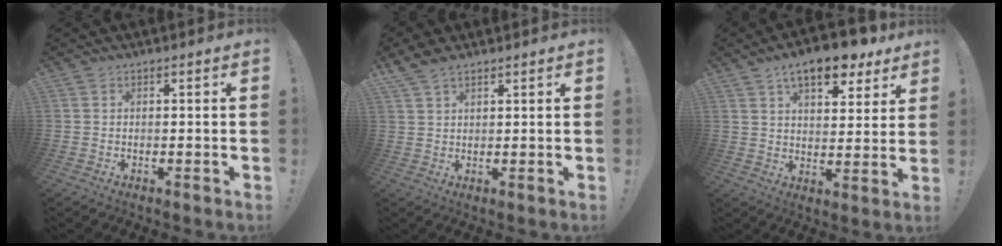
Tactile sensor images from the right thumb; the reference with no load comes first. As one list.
[{"total": 4.6, "force": [3.5, 1.8, 2.4], "torque": [-0.046, -0.010, 0.069]}, {"total": 13.1, "force": [8.8, 5.2, 8.2], "torque": [-0.119, -0.049, 0.149]}]